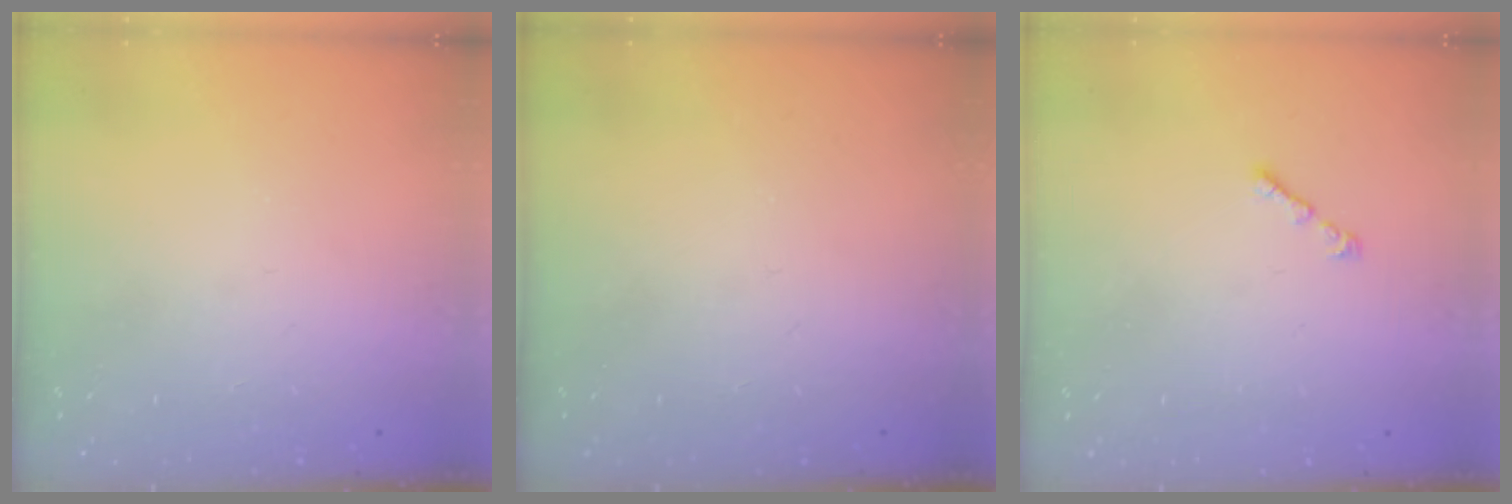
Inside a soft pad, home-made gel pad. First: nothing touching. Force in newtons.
{"total": 0.0}
{"total": 0.9, "press": 0.8, "slide": 0.5}